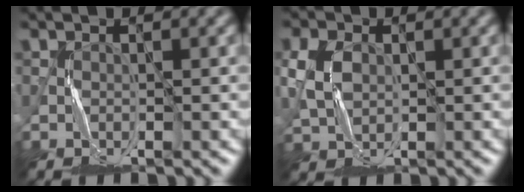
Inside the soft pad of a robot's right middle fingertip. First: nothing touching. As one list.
[{"total": 4.3, "force": [0.5, 3.2, 2.9], "torque": [-0.081, 0.006, 0.010]}]